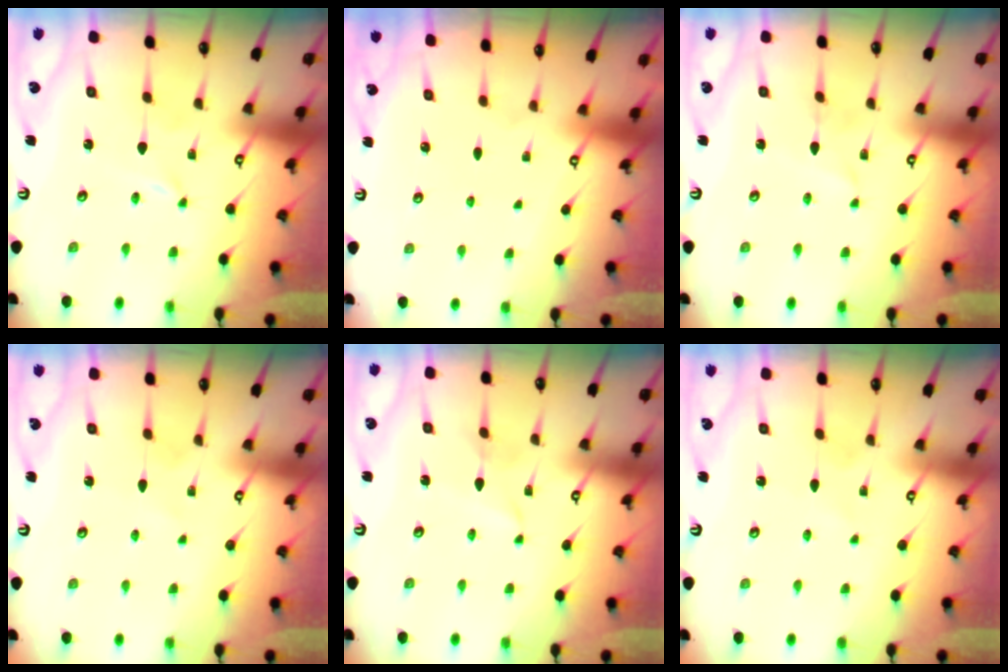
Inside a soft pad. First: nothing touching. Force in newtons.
{"total": 0.0}
{"total": 1.6, "press": 1.6, "slide": 0.2}
{"total": 2.5, "press": 2.5, "slide": 0.2}
{"total": 2.4, "press": 2.4, "slide": 0.2}
{"total": 2.3, "press": 2.2, "slide": 0.3}